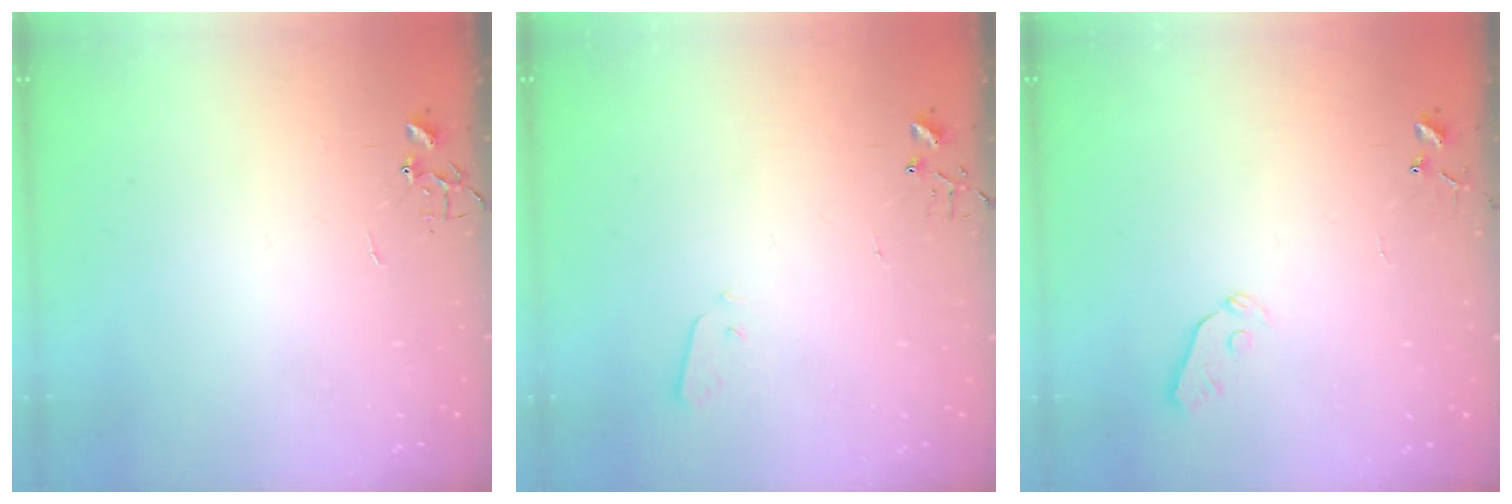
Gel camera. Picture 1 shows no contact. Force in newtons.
{"total": 2.1, "press": 2.1, "slide": 0.3}
{"total": 3.7, "press": 3.6, "slide": 0.7}